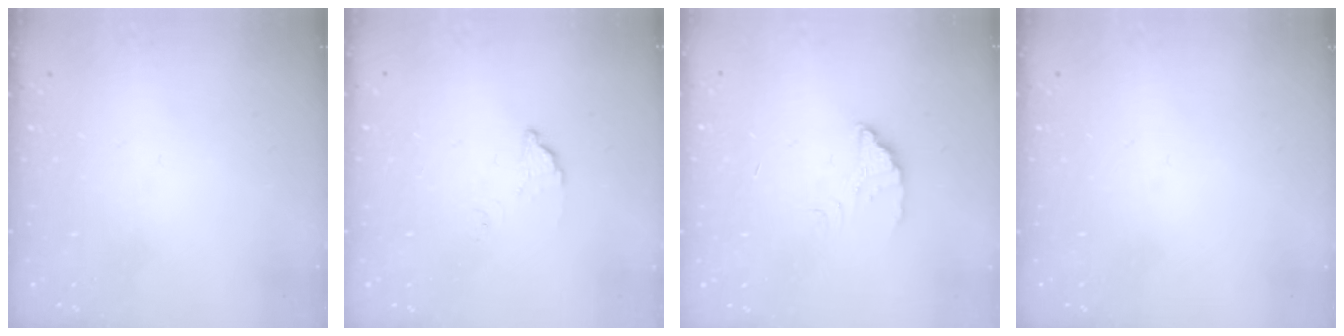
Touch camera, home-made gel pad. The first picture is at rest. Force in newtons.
{"total": 2.2, "press": 2.2, "slide": 0.1}
{"total": 2.7, "press": 2.7, "slide": 0.1}
{"total": 0.0}